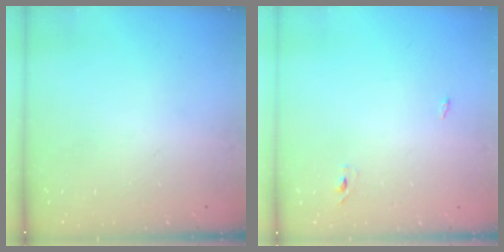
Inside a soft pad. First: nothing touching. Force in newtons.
{"total": 2.3, "press": 2.1, "slide": 1.0}